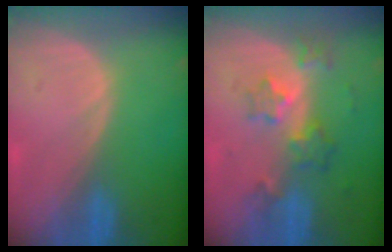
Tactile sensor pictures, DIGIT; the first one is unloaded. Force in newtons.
{"total": 6.1, "press": 5.5, "slide": 2.5}